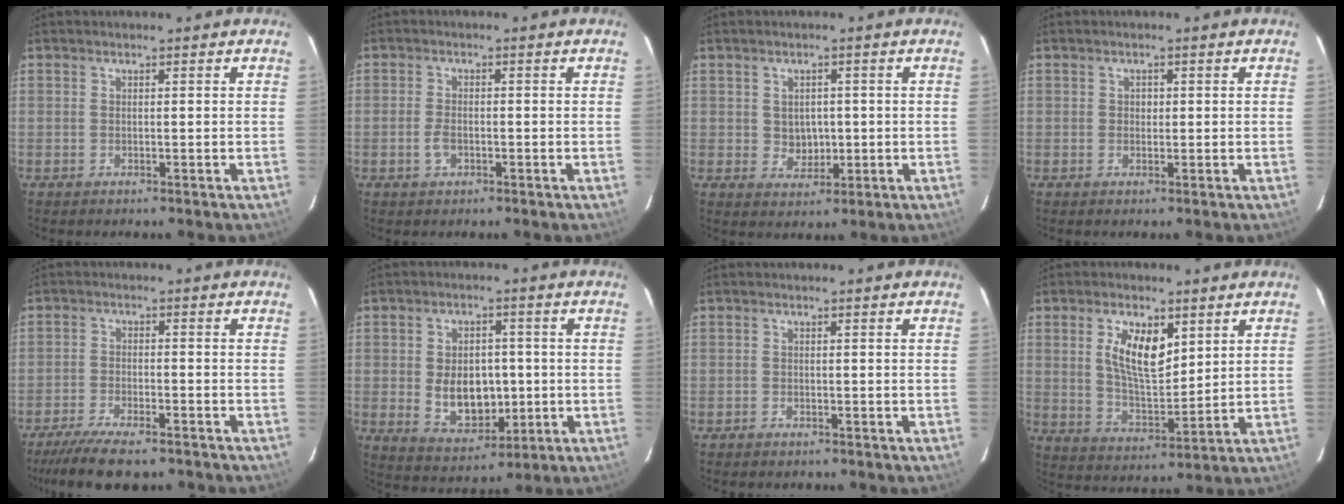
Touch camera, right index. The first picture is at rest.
{"total": 2.5, "force": [-1.0, 1.5, 1.7], "torque": [-0.039, 0.001, -0.018]}
{"total": 3.7, "force": [0.1, 3.4, 1.6], "torque": [-0.028, 0.005, 0.010]}
{"total": 0.9, "force": [0.1, 0.9, 0.2], "torque": [0.001, 0.003, 0.001]}
{"total": 10.9, "force": [-9.0, 2.5, 5.6], "torque": [-0.130, -0.025, -0.150]}
{"total": 9.7, "force": [-0.7, 6.7, 7.0], "torque": [-0.136, -0.001, 0.008]}
{"total": 0.9, "force": [-0.9, 0.4, 0.0], "torque": [-0.007, 0.003, -0.014]}
{"total": 9.9, "force": [3.8, 4.4, 8.0], "torque": [-0.146, 0.004, 0.078]}